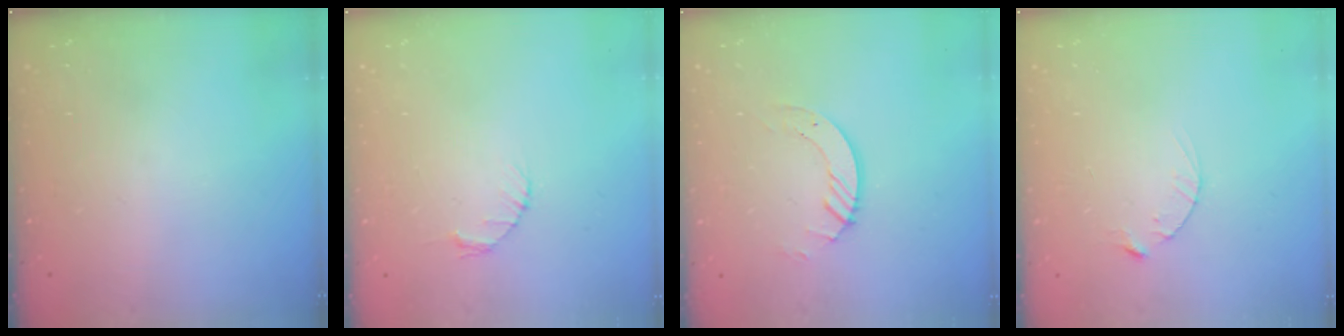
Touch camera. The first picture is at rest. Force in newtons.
{"total": 2.7, "press": 2.7, "slide": 0.4}
{"total": 5.2, "press": 5.2, "slide": 0.3}
{"total": 2.5, "press": 2.5, "slide": 0.4}